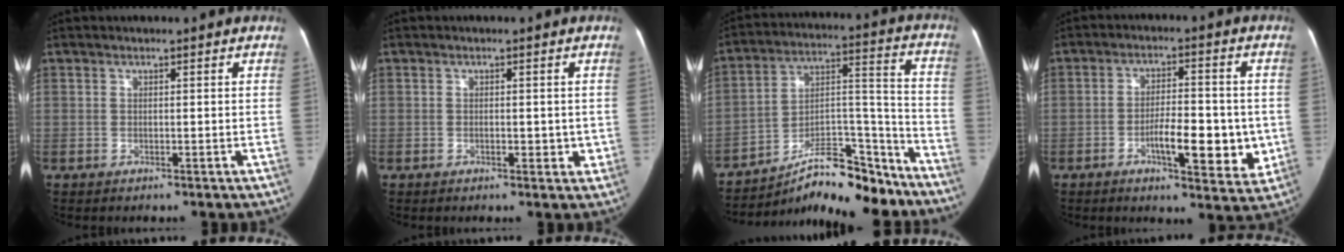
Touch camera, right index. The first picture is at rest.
{"total": 2.4, "force": [-0.3, 1.4, 1.9], "torque": [-0.026, 0.001, -0.003]}
{"total": 18.0, "force": [-15.2, 4.5, 8.5], "torque": [-0.126, 0.047, -0.244]}
{"total": 10.5, "force": [-2.5, 3.4, 9.6], "torque": [-0.140, 0.005, -0.035]}